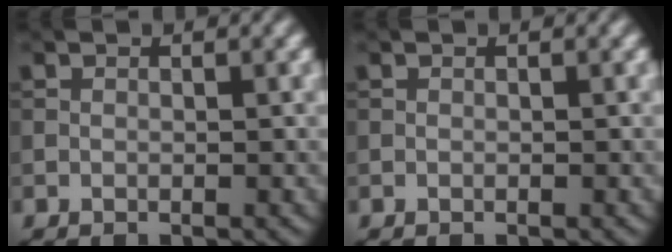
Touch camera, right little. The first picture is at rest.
{"total": 0.0}